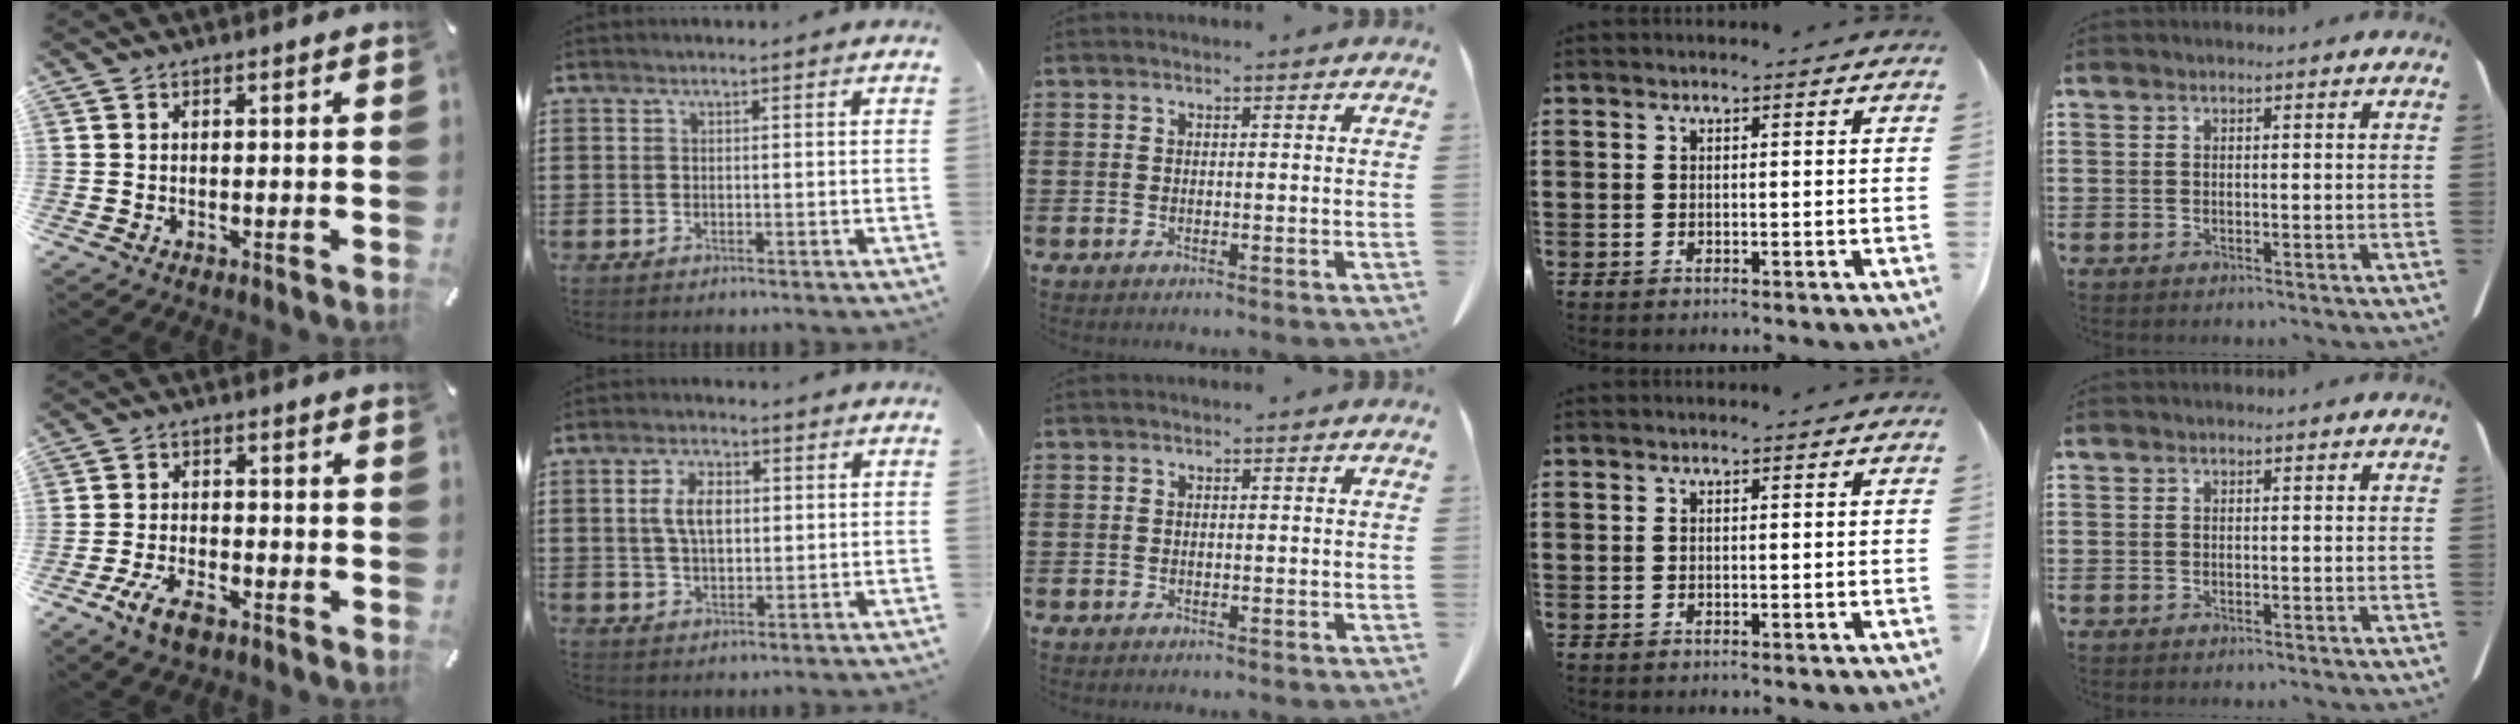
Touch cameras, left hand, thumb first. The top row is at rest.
{"thumb": {"total": 7.1, "force": [-4.1, 3.5, 4.6], "torque": [-0.100, 0.013, -0.078]}, "index": {"total": 5.4, "force": [1.1, 2.8, 4.5], "torque": [-0.094, 0.013, 0.017]}}